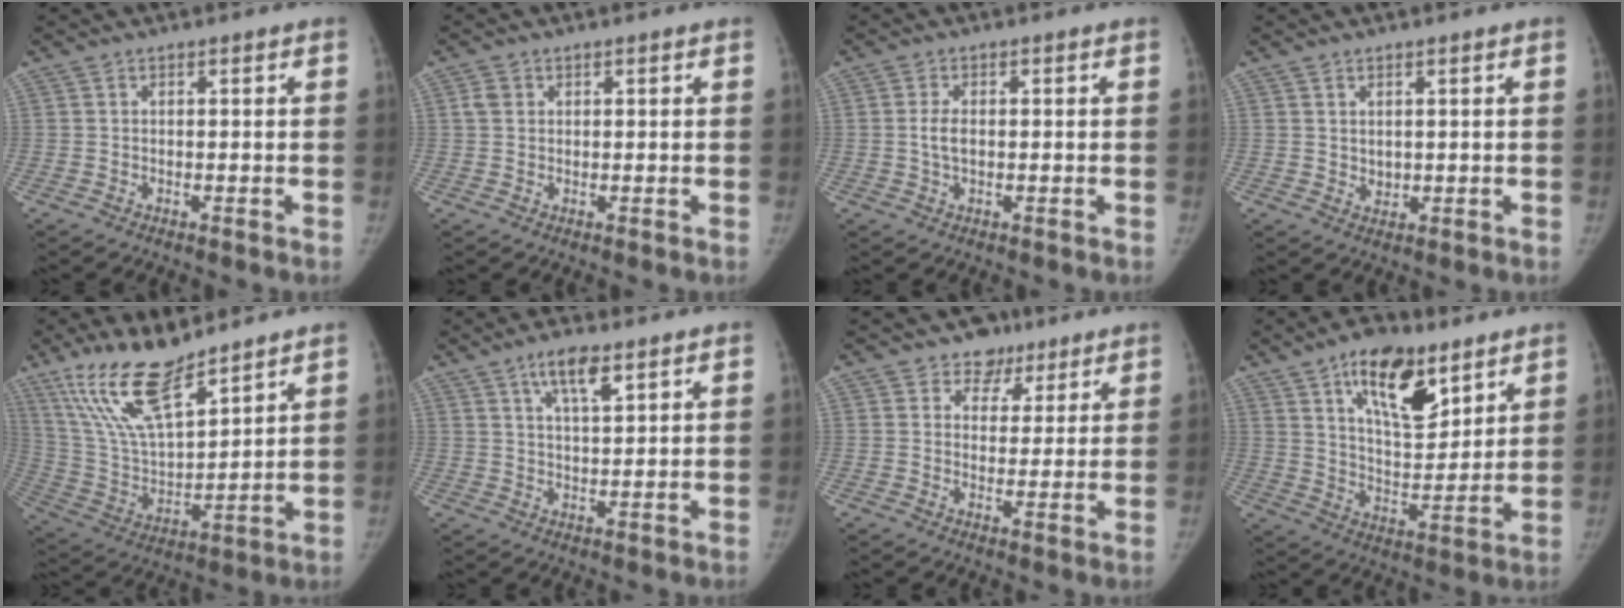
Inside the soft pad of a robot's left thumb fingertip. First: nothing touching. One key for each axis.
{"total": 2.1, "fx": 0.8, "fy": 1.7, "fz": 1.0, "tx": -0.015, "ty": 0.002, "tz": 0.015}
{"total": 3.1, "fx": 0.1, "fy": 1.7, "fz": 2.6, "tx": -0.052, "ty": 0.003, "tz": 0.003}
{"total": 1.8, "fx": 0.8, "fy": 1.3, "fz": 0.9, "tx": -0.007, "ty": -0.011, "tz": 0.020}
{"total": 18.4, "fx": 13.1, "fy": 5.8, "fz": 11.6, "tx": -0.194, "ty": -0.064, "tz": 0.259}
{"total": 6.6, "fx": 3.9, "fy": 2.1, "fz": 4.9, "tx": -0.079, "ty": -0.017, "tz": 0.068}
{"total": 6.7, "fx": 4.5, "fy": 4.9, "fz": 1.0, "tx": 0.025, "ty": -0.018, "tz": 0.064}
{"total": 15.9, "fx": 9.0, "fy": 7.3, "fz": 10.9, "tx": -0.140, "ty": -0.047, "tz": 0.153}